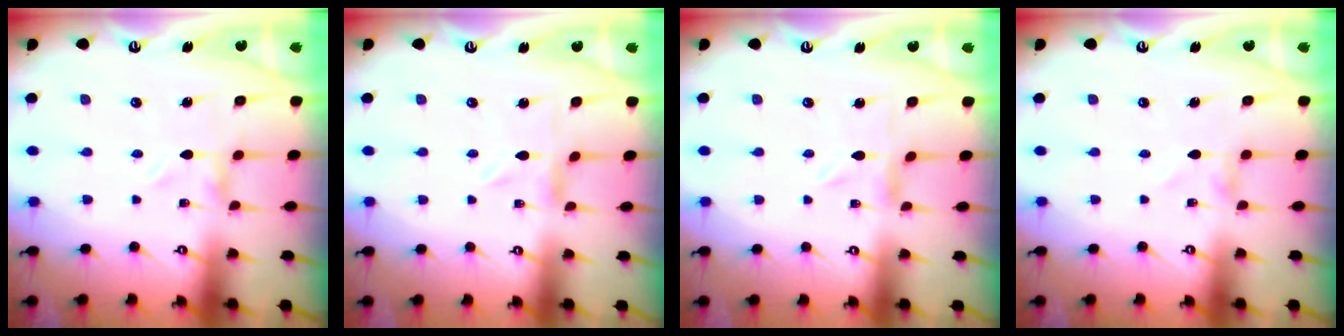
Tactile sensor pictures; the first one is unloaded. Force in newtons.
{"total": 0.0}
{"total": 0.0}
{"total": 0.0}